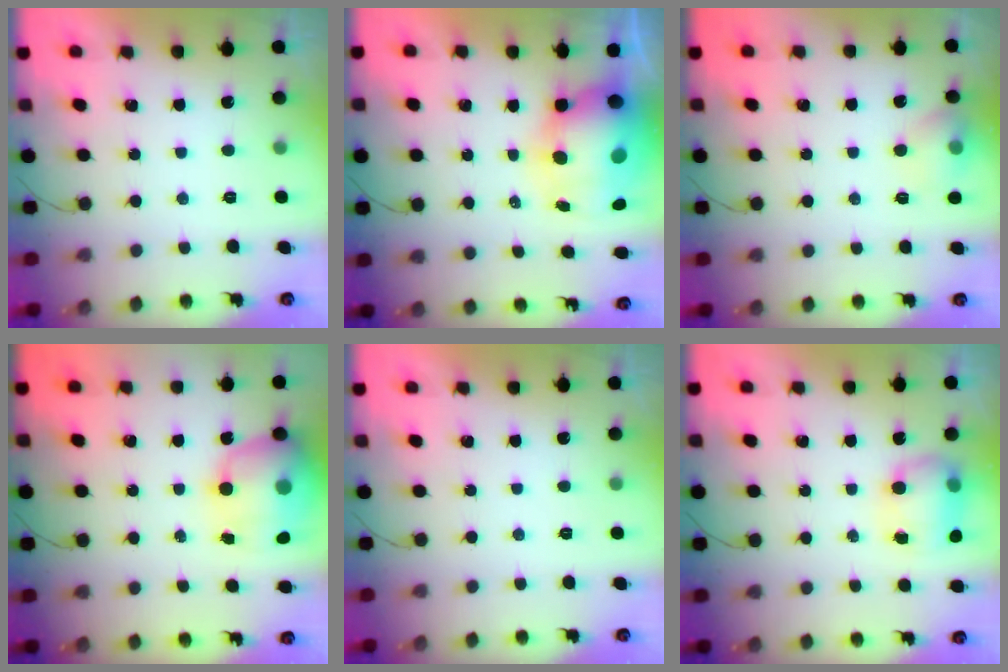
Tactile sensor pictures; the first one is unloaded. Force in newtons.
{"total": 15.5, "press": 15.0, "slide": 4.2}
{"total": 8.9, "press": 8.8, "slide": 1.4}
{"total": 17.6, "press": 17.0, "slide": 4.5}
{"total": 0.0}
{"total": 8.2, "press": 8.1, "slide": 0.9}